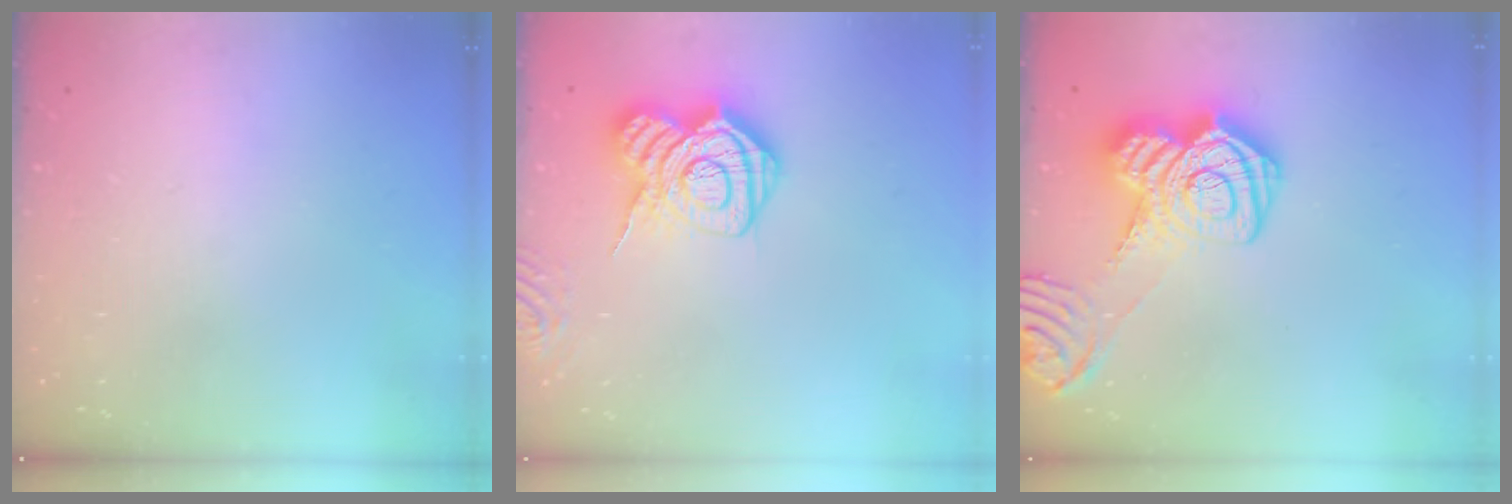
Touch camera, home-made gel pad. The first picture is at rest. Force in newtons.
{"total": 13.5, "press": 13.5, "slide": 0.9}
{"total": 17.8, "press": 17.8, "slide": 1.2}